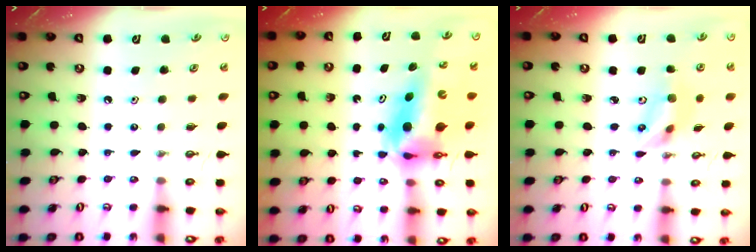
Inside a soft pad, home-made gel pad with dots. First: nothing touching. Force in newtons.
{"total": 9.4, "press": 9.4, "slide": 0.9}
{"total": 7.9, "press": 7.4, "slide": 2.8}